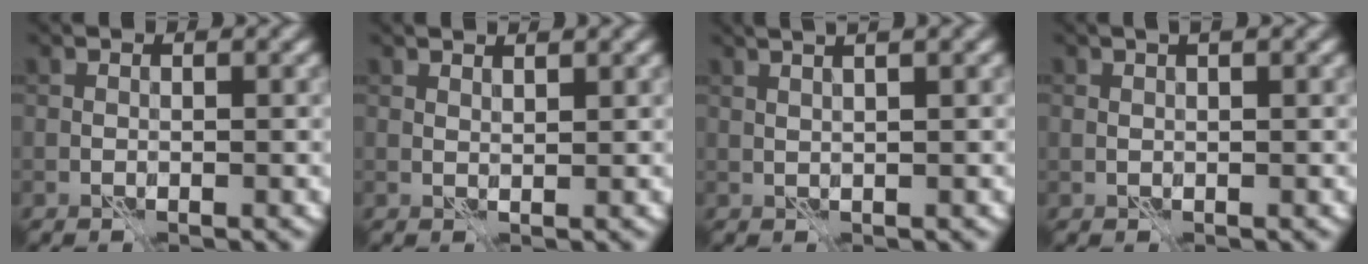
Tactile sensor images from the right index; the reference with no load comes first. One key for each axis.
{"total": 1.1, "fx": 1.0, "fy": -0.1, "fz": 0.4, "tx": -0.015, "ty": -0.003, "tz": 0.018}
{"total": 4.6, "fx": 2.6, "fy": 1.4, "fz": 3.5, "tx": -0.038, "ty": 0.028, "tz": 0.020}
{"total": 1.2, "fx": 0.7, "fy": 0.2, "fz": 1.0, "tx": -0.020, "ty": 0.003, "tz": 0.014}